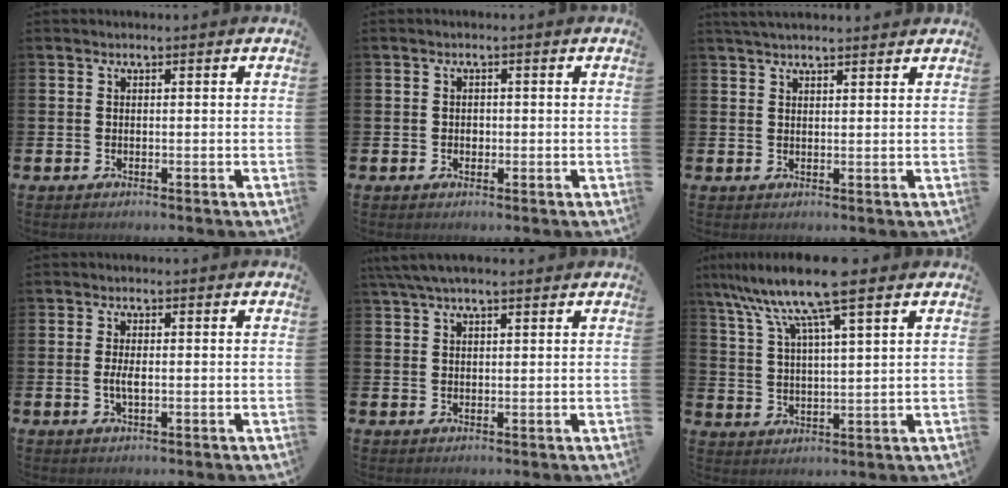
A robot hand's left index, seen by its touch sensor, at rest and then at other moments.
{"total": 0.9, "force": [0.0, 0.8, 0.4], "torque": [0.008, 0.000, -0.006]}
{"total": 2.8, "force": [2.6, 0.4, 0.8], "torque": [-0.016, -0.005, 0.048]}
{"total": 2.1, "force": [-0.2, 0.8, 1.9], "torque": [-0.028, -0.002, -0.006]}
{"total": 4.1, "force": [3.2, 1.0, 2.4], "torque": [-0.046, -0.004, 0.057]}
{"total": 11.1, "force": [8.5, 1.0, 7.0], "torque": [-0.151, -0.029, 0.146]}